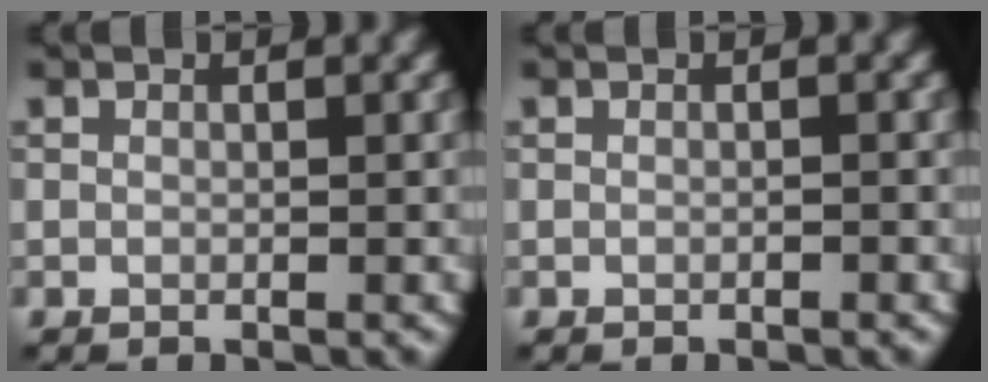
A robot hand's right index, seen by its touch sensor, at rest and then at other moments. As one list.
[{"total": 0.0}]